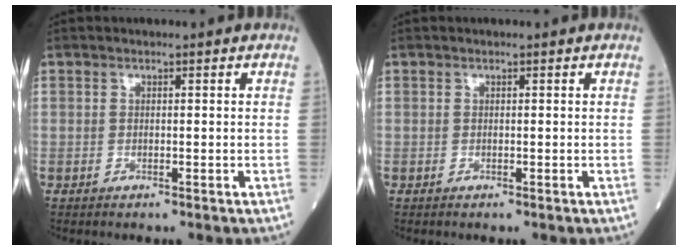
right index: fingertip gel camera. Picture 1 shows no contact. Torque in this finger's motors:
{"motor_torque": [0.03, 0.03, -0.03, -0.01]}